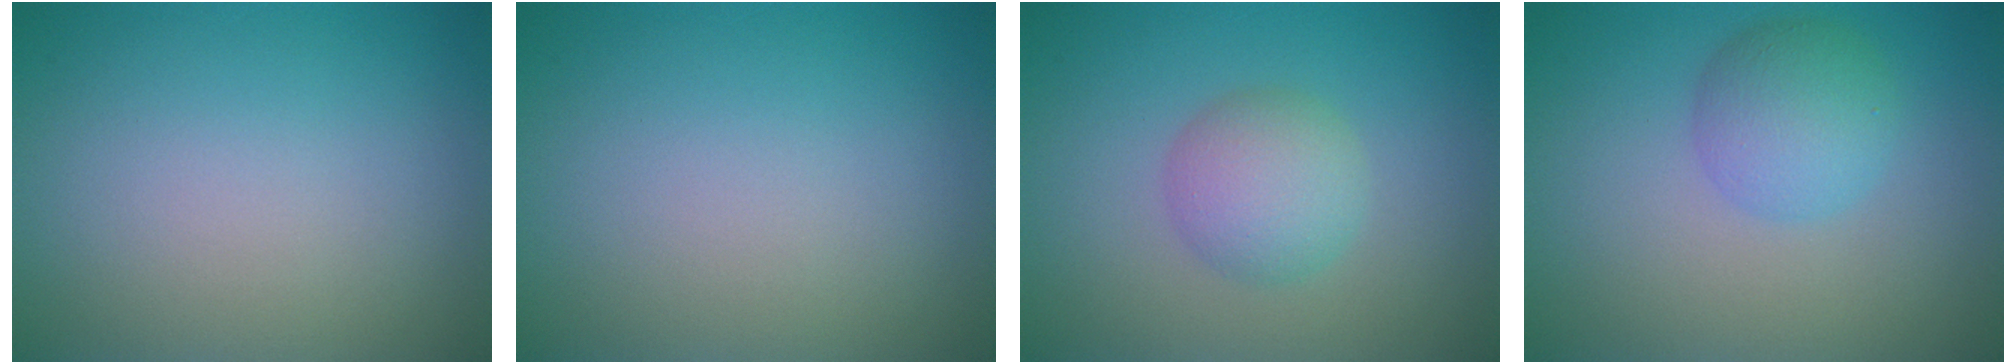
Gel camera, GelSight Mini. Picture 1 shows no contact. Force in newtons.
{"total": 0.0}
{"total": 3.4, "press": 3.4, "slide": 0.1}
{"total": 3.5, "press": 3.5, "slide": 0.0}